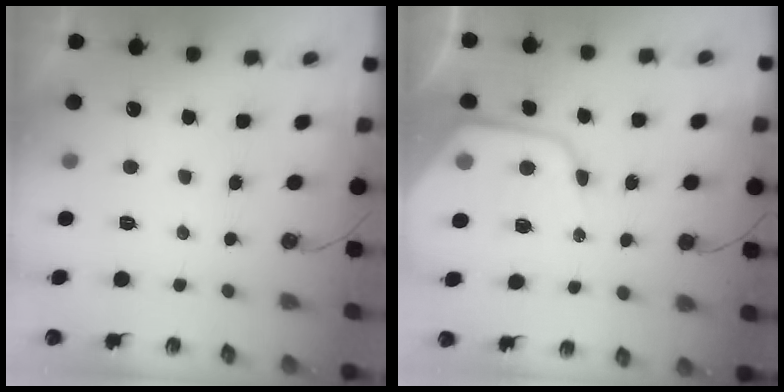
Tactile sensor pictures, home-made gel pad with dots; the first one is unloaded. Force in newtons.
{"total": 13.6, "press": 13.6, "slide": 1.2}